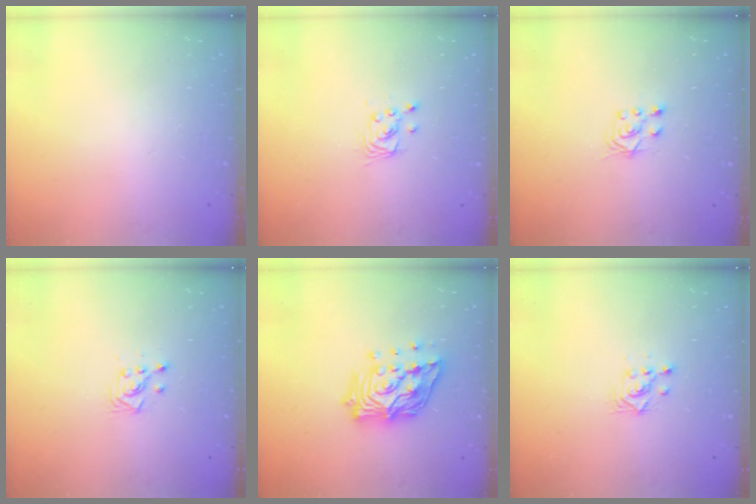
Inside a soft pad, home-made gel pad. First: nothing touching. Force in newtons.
{"total": 2.8, "press": 2.8, "slide": 0.2}
{"total": 5.5, "press": 5.5, "slide": 0.4}
{"total": 3.4, "press": 3.3, "slide": 1.0}
{"total": 18.1, "press": 17.9, "slide": 2.6}
{"total": 3.0, "press": 3.0, "slide": 0.1}